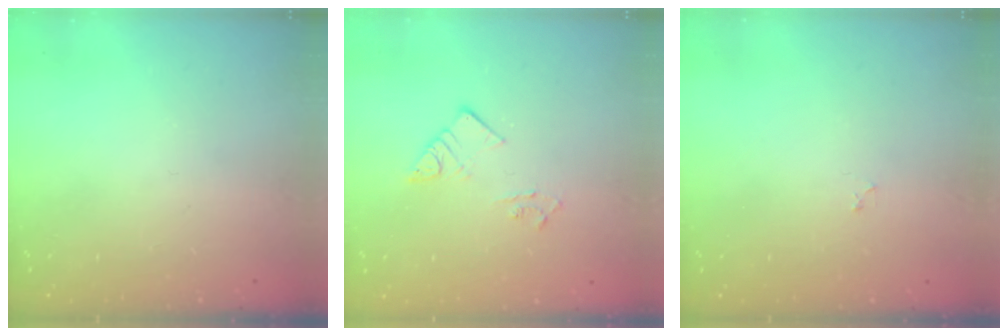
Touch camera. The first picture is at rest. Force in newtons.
{"total": 5.5, "press": 5.5, "slide": 0.4}
{"total": 2.2, "press": 2.1, "slide": 0.3}